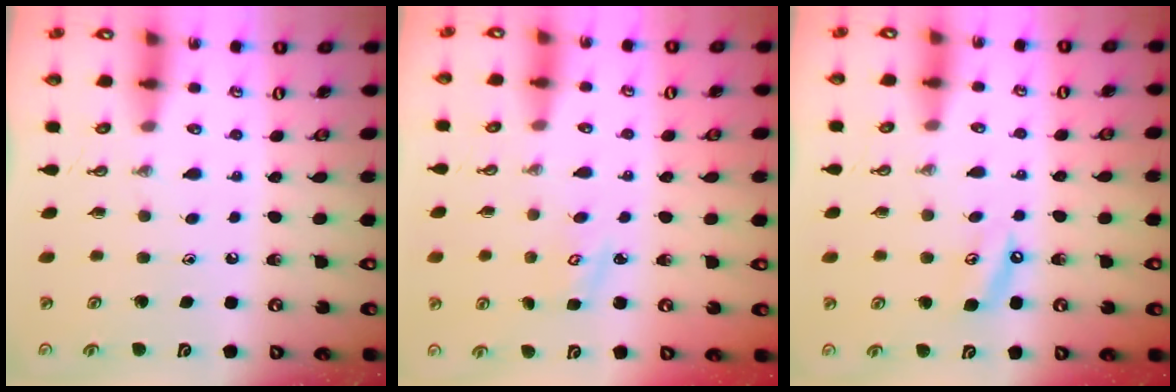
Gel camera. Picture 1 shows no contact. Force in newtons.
{"total": 2.8, "press": 2.8, "slide": 0.2}
{"total": 4.6, "press": 4.6, "slide": 0.4}